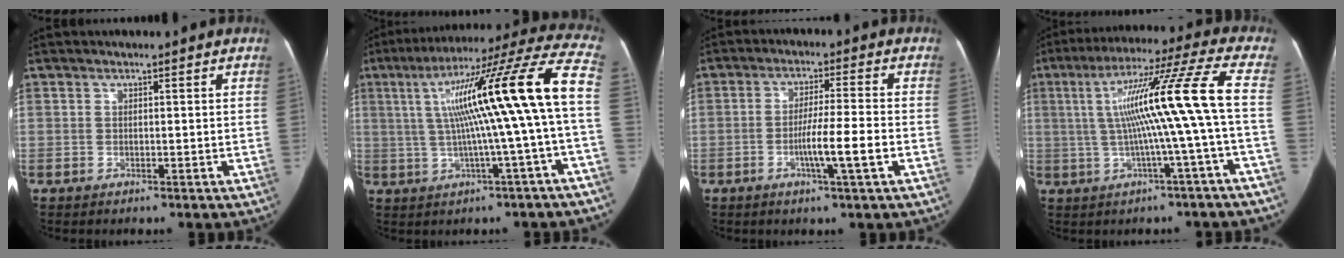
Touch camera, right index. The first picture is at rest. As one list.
[{"total": 20.1, "force": [0.7, -0.5, 20.1], "torque": [-0.298, 0.039, 0.002]}, {"total": 7.4, "force": [-2.4, -0.5, 7.0], "torque": [-0.121, -0.004, -0.044]}, {"total": 14.6, "force": [-0.4, -2.0, 14.5], "torque": [-0.237, 0.024, -0.008]}]